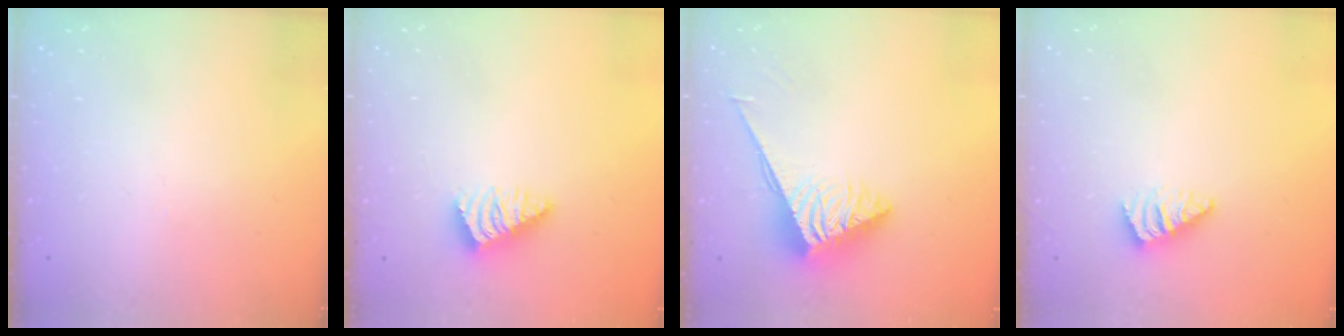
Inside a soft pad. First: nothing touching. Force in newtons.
{"total": 2.4, "press": 2.4, "slide": 0.4}
{"total": 4.0, "press": 3.9, "slide": 0.5}
{"total": 1.1, "press": 1.0, "slide": 0.3}